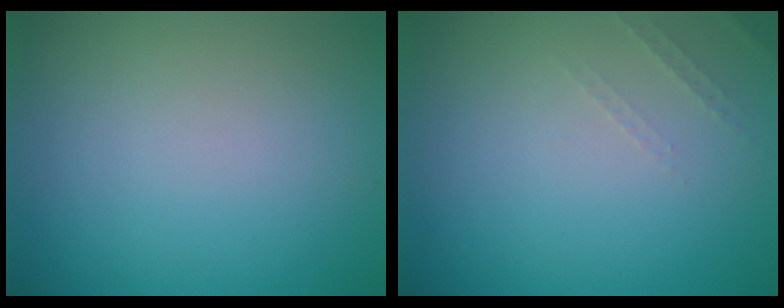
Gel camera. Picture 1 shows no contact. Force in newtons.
{"total": 0.9, "press": 0.9, "slide": 0.3}